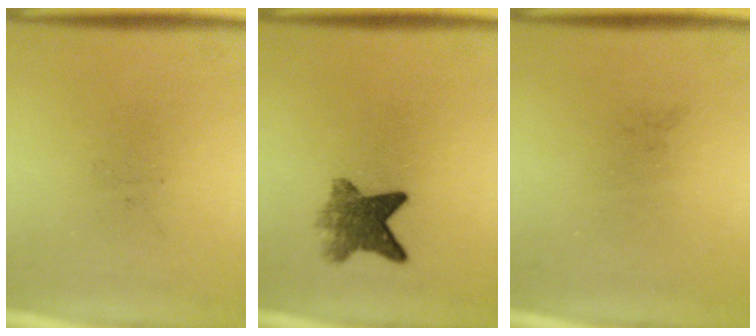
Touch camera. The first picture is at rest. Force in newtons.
{"total": 5.9}
{"total": 0.0}